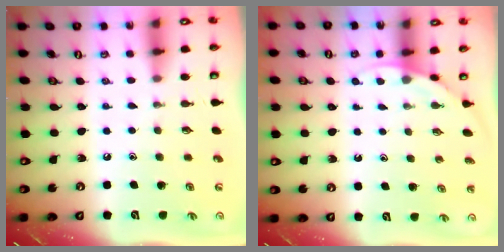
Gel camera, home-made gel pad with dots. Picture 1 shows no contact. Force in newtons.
{"total": 3.7, "press": 3.7, "slide": 0.1}